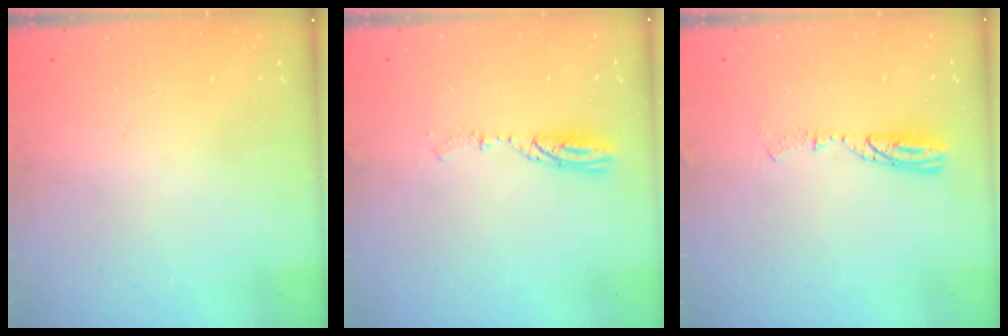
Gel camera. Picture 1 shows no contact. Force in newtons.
{"total": 4.7, "press": 4.7, "slide": 0.4}
{"total": 5.7, "press": 5.5, "slide": 1.6}